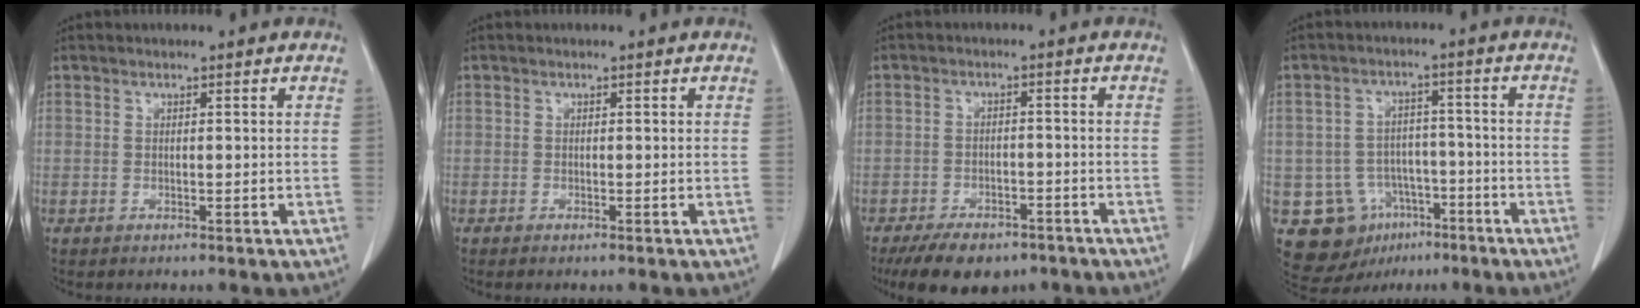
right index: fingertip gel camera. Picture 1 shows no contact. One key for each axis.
{"total": 0.5, "fx": -0.4, "fy": 0.0, "fz": 0.4, "tx": -0.009, "ty": -0.002, "tz": -0.007}
{"total": 9.9, "fx": -7.4, "fy": 4.8, "fz": 4.5, "tx": -0.066, "ty": 0.000, "tz": -0.110}
{"total": 11.0, "fx": -5.0, "fy": 9.1, "fz": 3.5, "tx": -0.063, "ty": 0.024, "tz": -0.064}